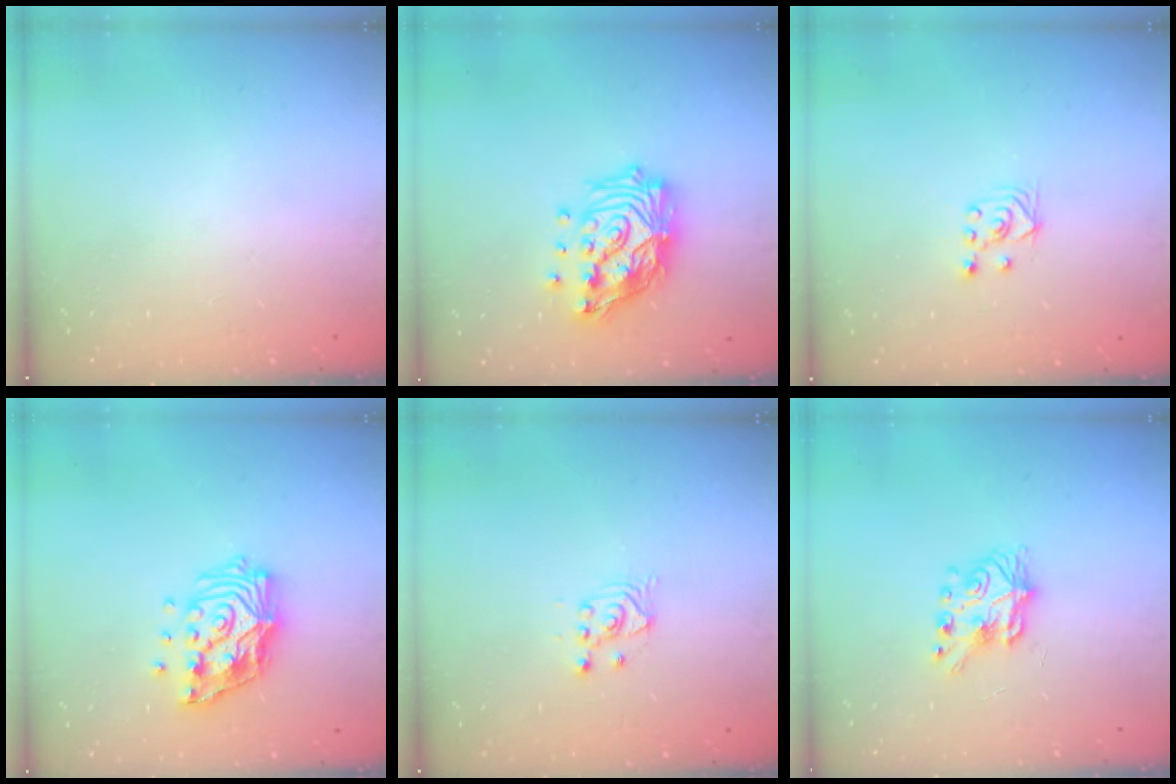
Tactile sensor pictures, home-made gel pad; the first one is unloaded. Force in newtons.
{"total": 18.2, "press": 18.1, "slide": 1.6}
{"total": 2.8, "press": 2.6, "slide": 1.1}
{"total": 15.4, "press": 15.3, "slide": 2.1}
{"total": 2.6, "press": 2.6, "slide": 0.1}
{"total": 7.2, "press": 7.2, "slide": 0.4}